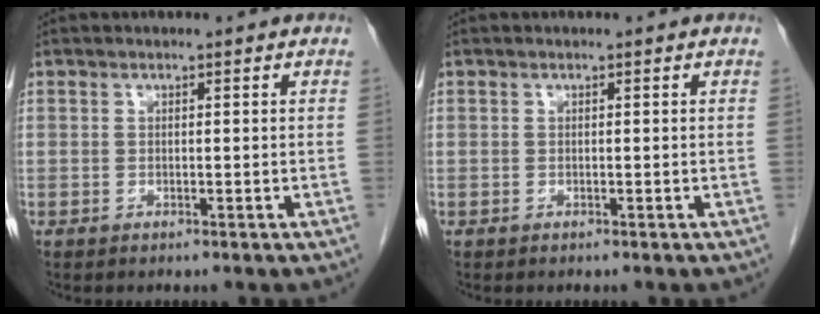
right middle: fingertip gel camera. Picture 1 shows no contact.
{"total": 0.0}